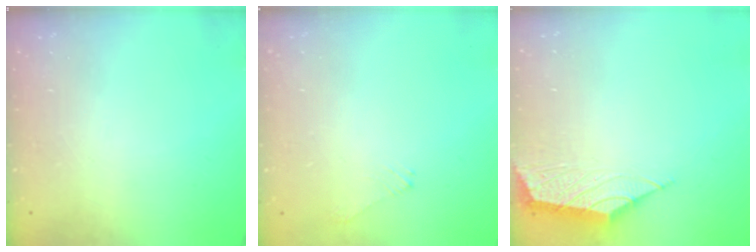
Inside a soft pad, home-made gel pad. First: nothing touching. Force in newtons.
{"total": 1.7, "press": 1.6, "slide": 0.4}
{"total": 2.0, "press": 2.0, "slide": 0.5}